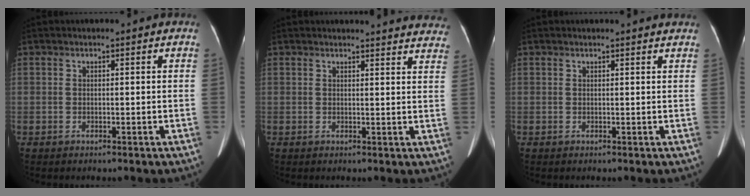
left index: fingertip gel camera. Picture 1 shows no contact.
{"total": 17.1, "force": [16.5, 2.8, 3.2], "torque": [-0.015, -0.045, 0.164]}
{"total": 2.3, "force": [2.3, 0.0, 0.3], "torque": [-0.011, 0.002, 0.019]}